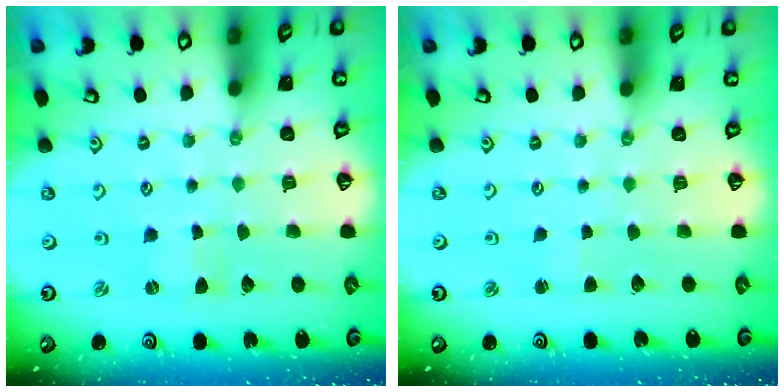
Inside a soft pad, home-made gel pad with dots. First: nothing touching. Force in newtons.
{"total": 1.1, "press": 1.1, "slide": 0.1}